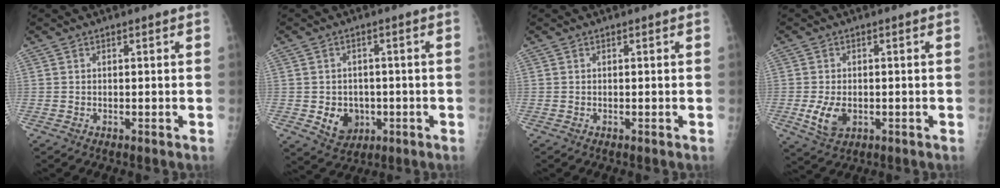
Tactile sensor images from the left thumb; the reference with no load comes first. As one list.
[{"total": 6.5, "force": [-1.3, 5.4, 3.2], "torque": [-0.024, 0.004, -0.009]}, {"total": 0.0}, {"total": 5.6, "force": [-1.2, 3.6, 4.1], "torque": [-0.077, -0.006, -0.014]}]